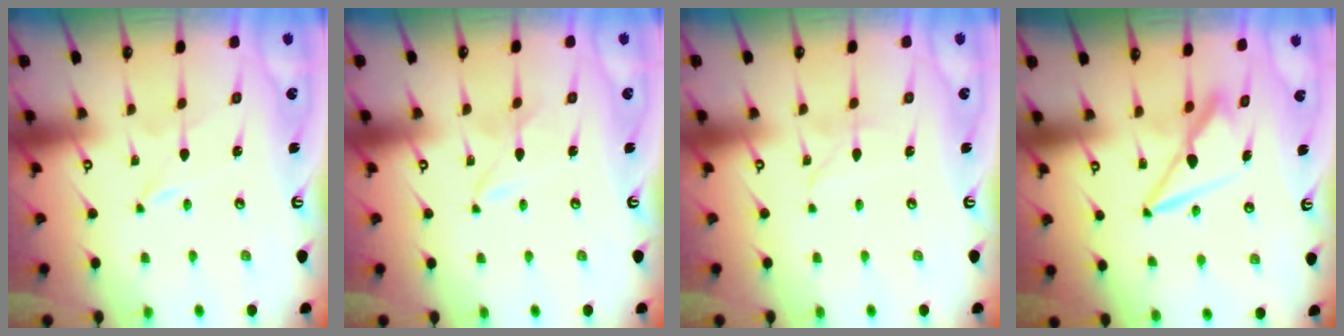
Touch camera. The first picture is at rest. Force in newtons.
{"total": 1.5, "press": 1.5, "slide": 0.3}
{"total": 2.6, "press": 2.5, "slide": 0.3}
{"total": 8.2, "press": 8.1, "slide": 0.9}